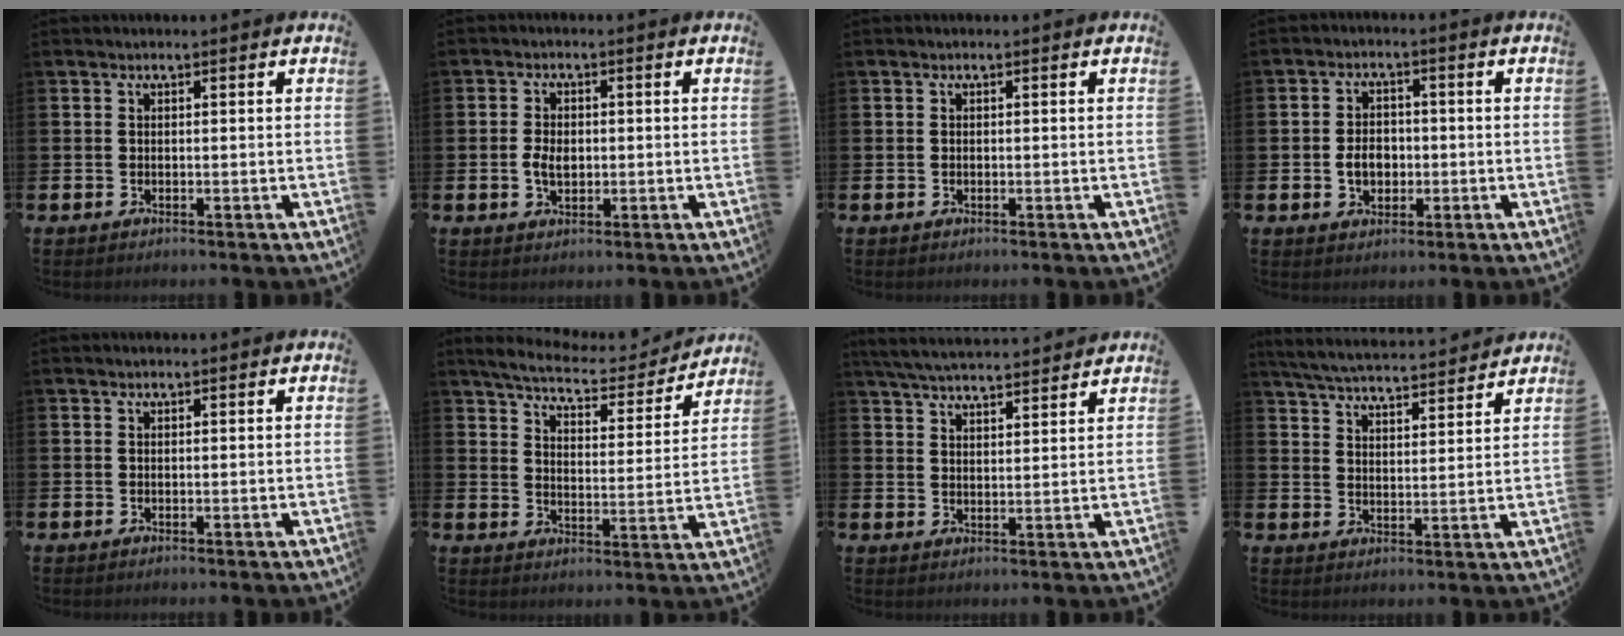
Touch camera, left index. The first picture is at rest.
{"total": 3.3, "force": [-0.1, 2.1, 2.5], "torque": [-0.036, 0.003, -0.006]}
{"total": 0.0}
{"total": 3.8, "force": [-0.6, 2.9, 2.4], "torque": [-0.030, -0.001, -0.020]}
{"total": 0.0}
{"total": 6.4, "force": [6.0, 1.0, 1.8], "torque": [-0.054, -0.045, 0.099]}
{"total": 5.5, "force": [5.4, 0.4, 1.0], "torque": [-0.035, -0.026, 0.097]}
{"total": 5.6, "force": [5.5, 0.4, 0.9], "torque": [-0.037, -0.038, 0.095]}